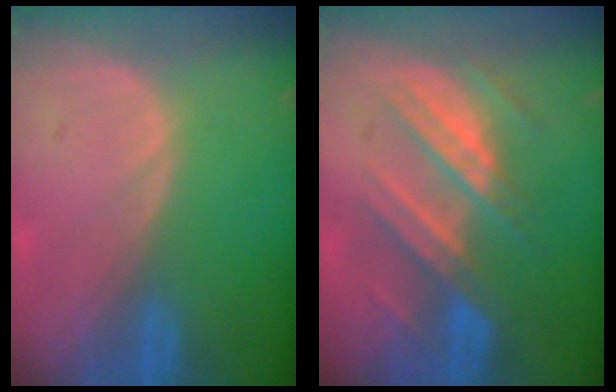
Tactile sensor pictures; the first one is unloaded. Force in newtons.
{"total": 8.1, "press": 8.0, "slide": 1.3}